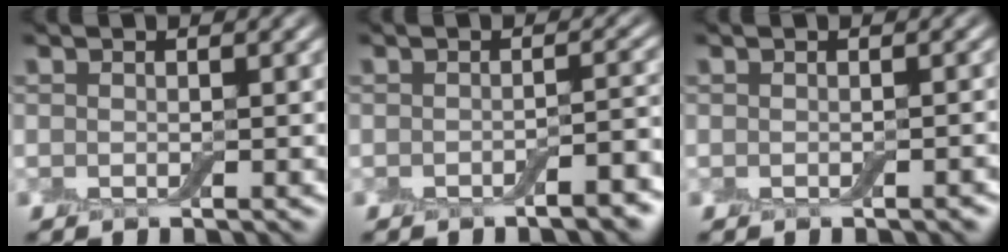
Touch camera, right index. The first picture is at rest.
{"total": 2.8, "force": [-1.6, 0.6, 2.2], "torque": [-0.027, 0.004, -0.026]}
{"total": 0.6, "force": [-0.3, 0.1, 0.4], "torque": [-0.006, 0.002, -0.003]}